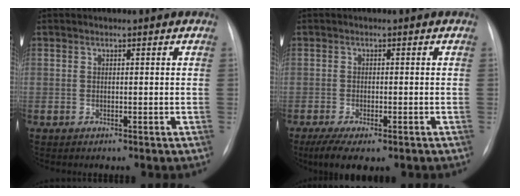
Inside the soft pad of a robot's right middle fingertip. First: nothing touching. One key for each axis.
{"total": 7.2, "fx": -4.8, "fy": 2.3, "fz": 4.8, "tx": -0.075, "ty": -0.017, "tz": -0.072}